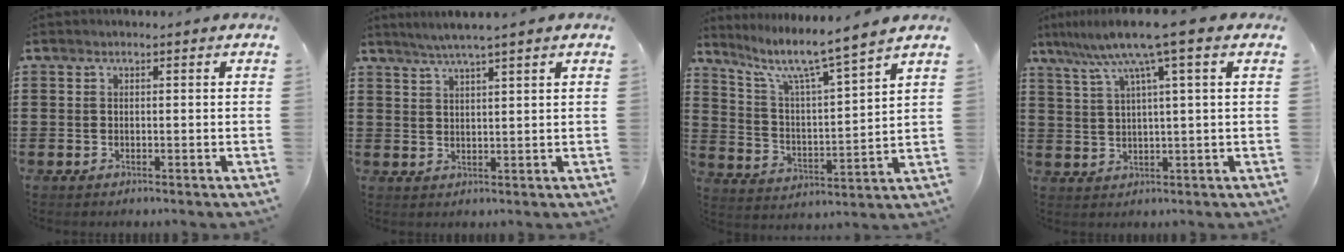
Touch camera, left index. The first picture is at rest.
{"total": 3.3, "force": [2.7, -0.5, 1.9], "torque": [-0.042, -0.007, 0.048]}
{"total": 6.9, "force": [5.8, -0.1, 3.8], "torque": [-0.099, -0.041, 0.090]}
{"total": 8.7, "force": [4.9, -0.2, 7.2], "torque": [-0.152, -0.013, 0.082]}